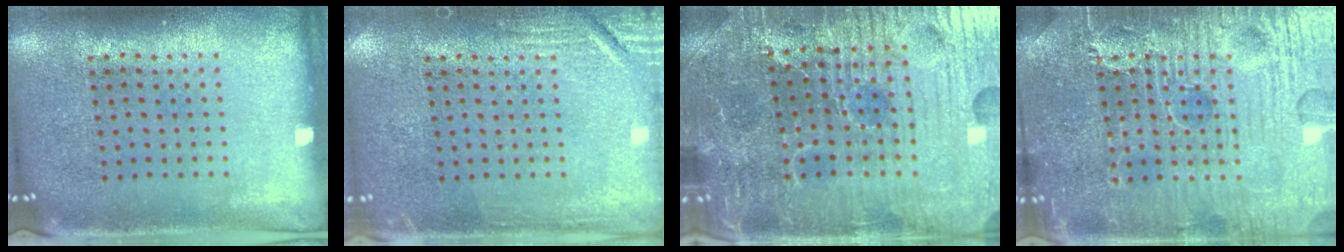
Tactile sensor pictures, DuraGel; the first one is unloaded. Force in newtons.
{"total": 2.5, "press": 2.5, "slide": 0.4}
{"total": 5.5, "press": 5.2, "slide": 1.5}
{"total": 7.8, "press": 7.8, "slide": 0.8}